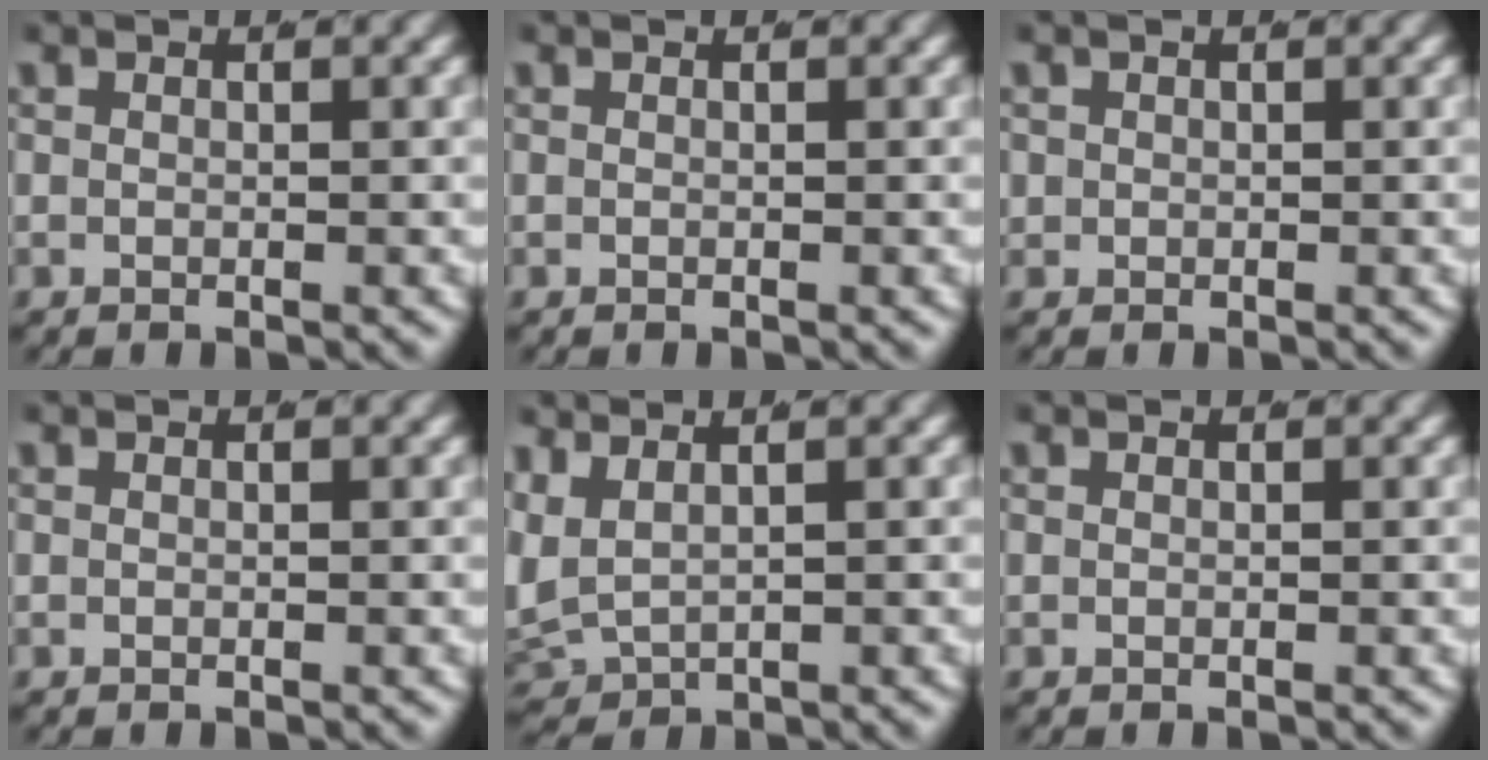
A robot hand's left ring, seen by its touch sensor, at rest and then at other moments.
{"total": 0.0}
{"total": 1.4, "force": [0.0, 1.4, 0.2], "torque": [-0.011, -0.010, 0.006]}
{"total": 0.0}
{"total": 6.7, "force": [0.8, 5.8, 3.3], "torque": [-0.116, -0.026, 0.028]}
{"total": 0.0}